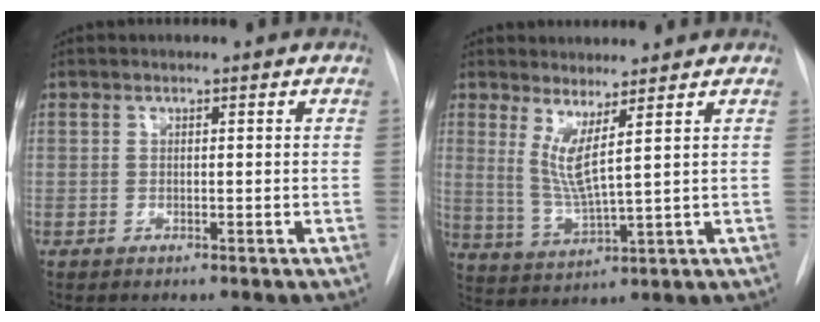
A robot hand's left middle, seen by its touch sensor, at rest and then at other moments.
{"total": 5.5, "force": [2.4, -0.4, 4.9], "torque": [-0.104, -0.024, 0.053]}